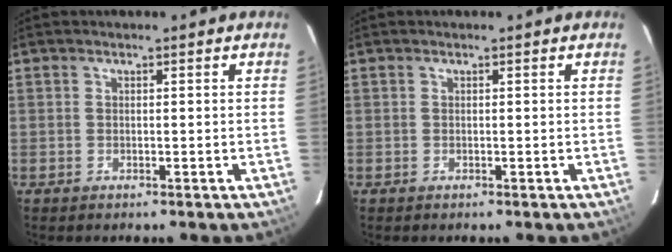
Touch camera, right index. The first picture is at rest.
{"total": 0.0}